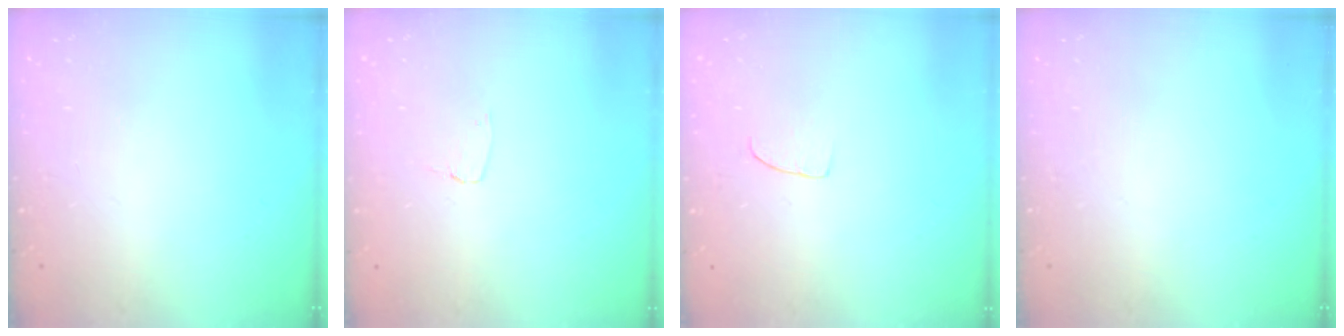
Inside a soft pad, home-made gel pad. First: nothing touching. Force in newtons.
{"total": 2.6, "press": 2.6, "slide": 0.2}
{"total": 4.2, "press": 4.2, "slide": 0.3}
{"total": 0.0}